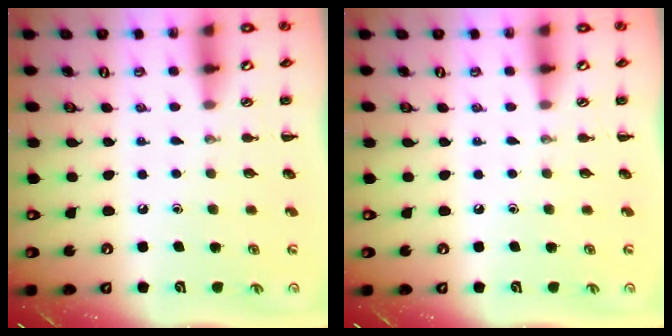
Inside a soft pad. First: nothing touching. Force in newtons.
{"total": 0.0}